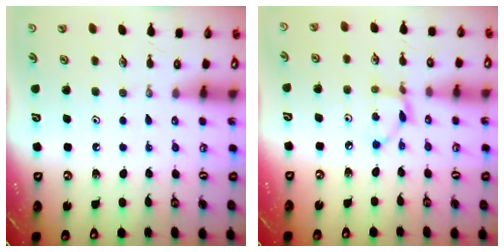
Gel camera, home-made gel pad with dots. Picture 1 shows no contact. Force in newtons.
{"total": 4.1, "press": 4.1, "slide": 0.2}